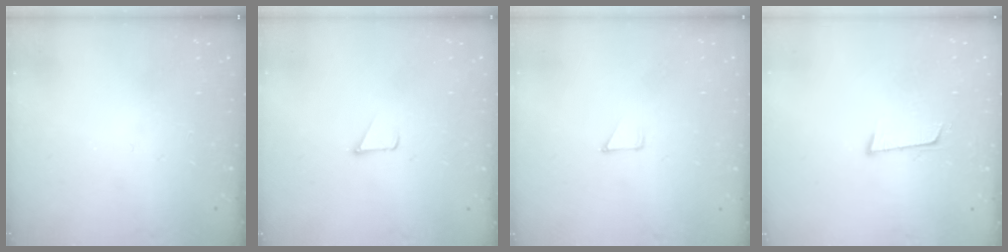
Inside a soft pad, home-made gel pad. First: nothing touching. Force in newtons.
{"total": 1.2, "press": 1.2, "slide": 0.1}
{"total": 3.1, "press": 3.1, "slide": 0.3}
{"total": 5.8, "press": 5.5, "slide": 1.9}